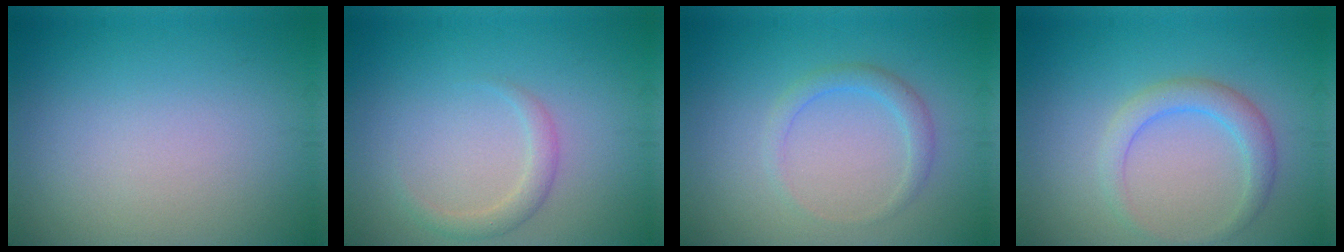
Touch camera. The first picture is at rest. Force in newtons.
{"total": 1.6, "press": 1.6, "slide": 0.1}
{"total": 1.8, "press": 1.8, "slide": 0.1}
{"total": 2.8, "press": 2.8, "slide": 0.0}